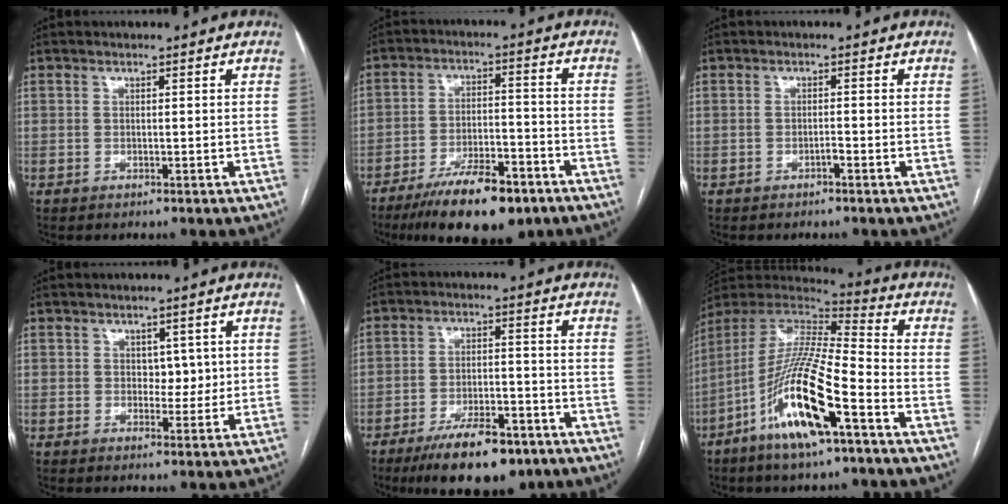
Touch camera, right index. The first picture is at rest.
{"total": 13.5, "force": [-9.5, 4.1, 8.7], "torque": [-0.141, -0.005, -0.157]}
{"total": 0.8, "force": [-0.6, 0.2, 0.5], "torque": [-0.011, 0.001, -0.011]}
{"total": 3.0, "force": [0.6, 2.0, 2.1], "torque": [-0.021, 0.002, 0.011]}
{"total": 12.4, "force": [-8.6, 4.2, 7.8], "torque": [-0.122, -0.003, -0.139]}
{"total": 18.6, "force": [-8.5, 2.3, 16.4], "torque": [-0.349, -0.024, -0.160]}